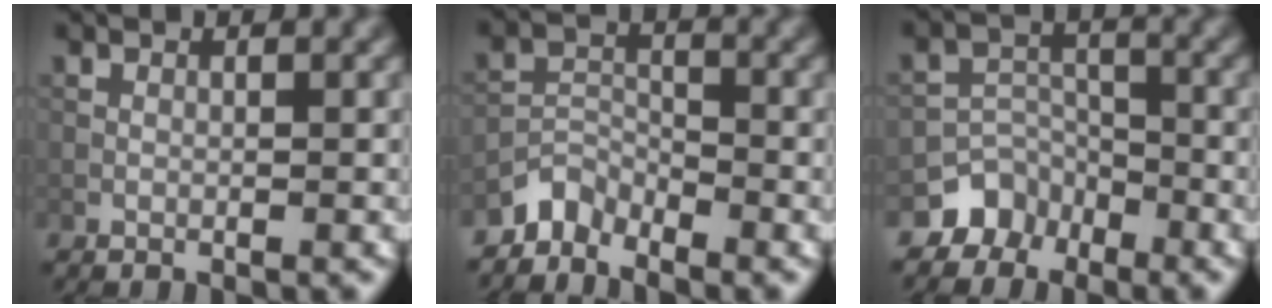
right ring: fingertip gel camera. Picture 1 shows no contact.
{"total": 2.8, "force": [-2.6, 1.0, 0.2], "torque": [0.001, 0.010, -0.059]}
{"total": 4.2, "force": [-3.1, 2.7, 0.3], "torque": [0.014, 0.004, -0.052]}